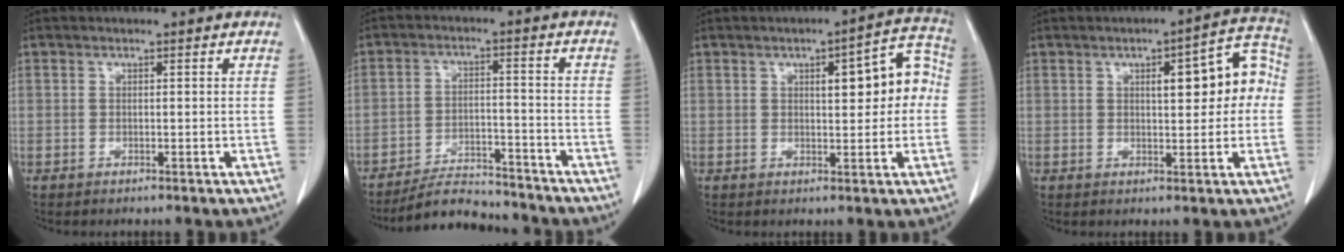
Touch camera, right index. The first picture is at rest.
{"total": 8.6, "force": [-8.3, 1.7, 1.4], "torque": [-0.019, 0.005, -0.137]}
{"total": 8.6, "force": [1.2, 2.8, 8.0], "torque": [-0.095, 0.034, 0.014]}
{"total": 9.2, "force": [1.3, 3.1, 8.6], "torque": [-0.102, 0.036, 0.015]}